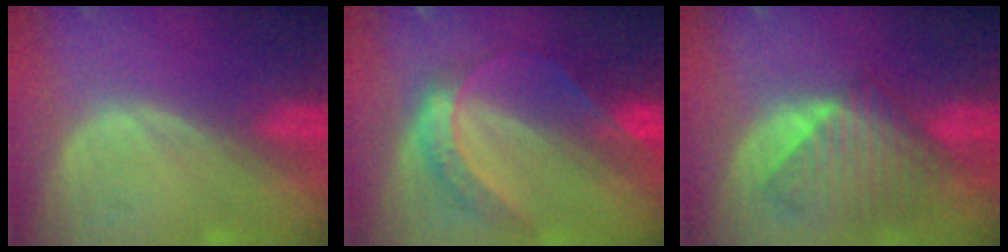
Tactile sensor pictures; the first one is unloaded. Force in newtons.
{"total": 6.9, "press": 5.7, "slide": 3.9}
{"total": 8.8, "press": 8.0, "slide": 3.5}